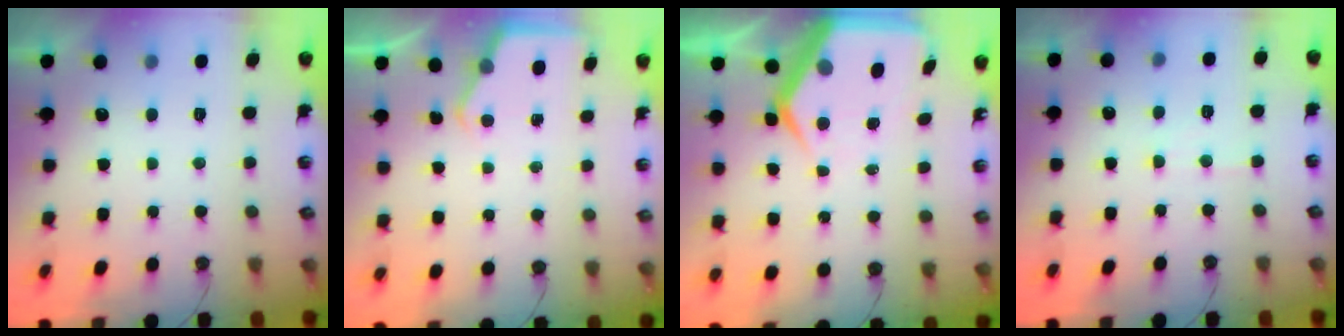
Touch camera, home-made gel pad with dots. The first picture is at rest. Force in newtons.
{"total": 3.2, "press": 3.2, "slide": 0.5}
{"total": 9.3, "press": 9.2, "slide": 0.9}
{"total": 4.8, "press": 4.7, "slide": 0.6}